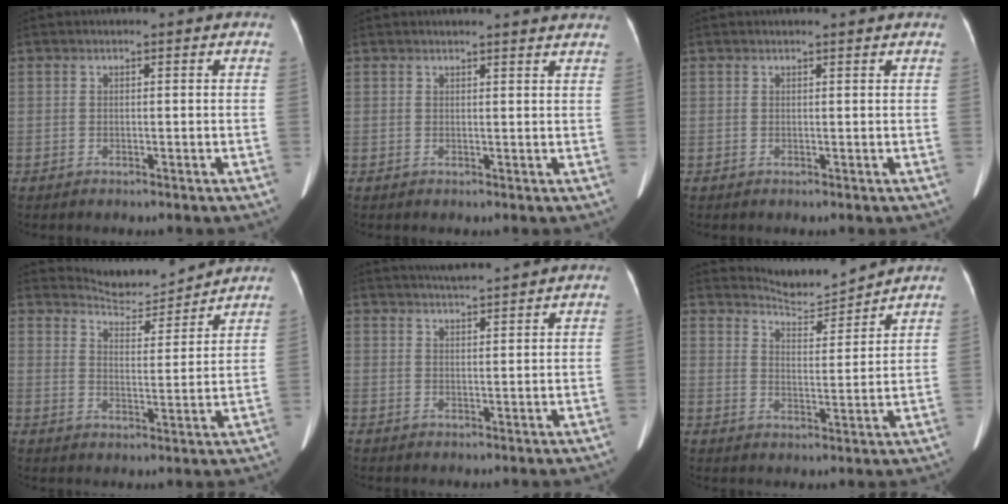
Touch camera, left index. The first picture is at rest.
{"total": 9.4, "force": [9.0, 0.2, 2.5], "torque": [-0.022, -0.022, 0.079]}
{"total": 1.5, "force": [1.4, -0.2, 0.5], "torque": [-0.012, 0.004, 0.020]}
{"total": 7.7, "force": [7.7, 0.3, -0.1], "torque": [-0.010, -0.003, 0.122]}
{"total": 5.8, "force": [5.4, -0.8, 1.9], "torque": [-0.034, 0.015, 0.084]}
{"total": 6.6, "force": [6.6, -0.3, -0.3], "torque": [-0.009, -0.011, 0.112]}